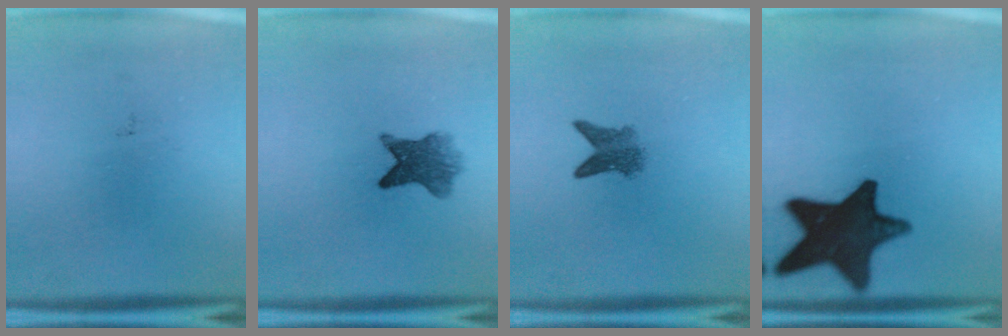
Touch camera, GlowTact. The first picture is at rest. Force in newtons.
{"total": 6.0}
{"total": 3.4}
{"total": 17.0}